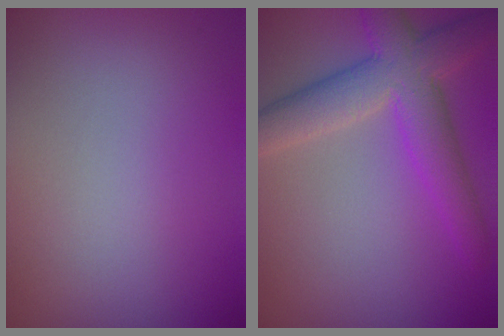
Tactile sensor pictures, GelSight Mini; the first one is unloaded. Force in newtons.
{"total": 6.3, "press": 6.3, "slide": 0.2}